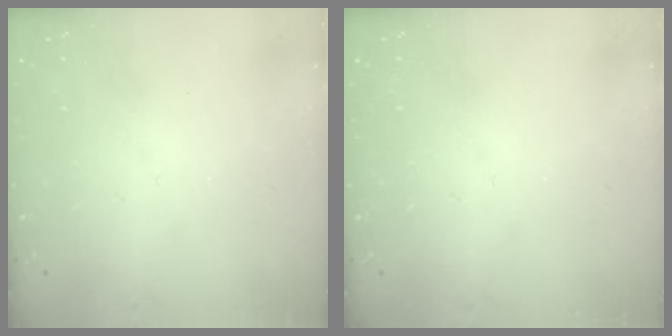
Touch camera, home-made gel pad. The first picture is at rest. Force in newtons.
{"total": 0.0}